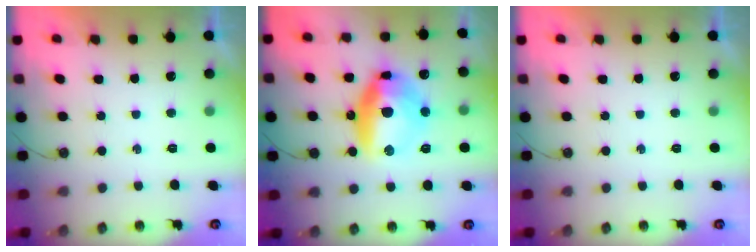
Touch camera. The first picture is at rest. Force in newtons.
{"total": 16.1, "press": 15.9, "slide": 2.5}
{"total": 0.0}